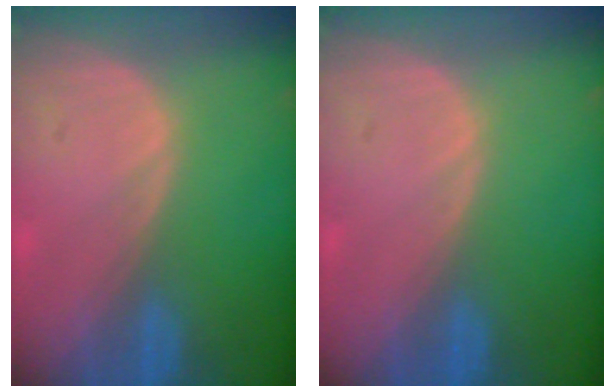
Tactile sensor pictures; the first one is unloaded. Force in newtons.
{"total": 0.0}